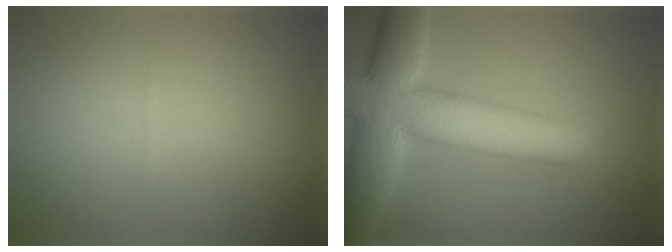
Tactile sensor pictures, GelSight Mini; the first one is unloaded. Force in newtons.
{"total": 10.9, "press": 10.9, "slide": 0.6}